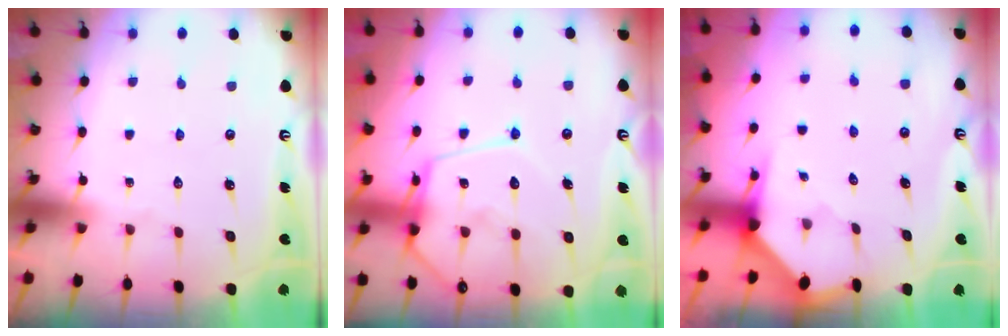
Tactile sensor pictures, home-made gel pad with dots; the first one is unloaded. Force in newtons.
{"total": 14.2, "press": 14.2, "slide": 1.2}
{"total": 3.2, "press": 3.2, "slide": 0.3}